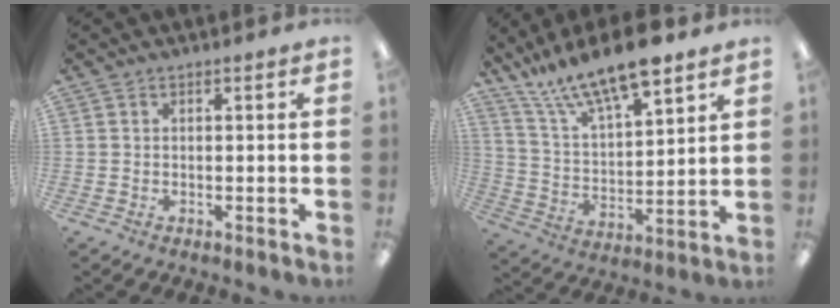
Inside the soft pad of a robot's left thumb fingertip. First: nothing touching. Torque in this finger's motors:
{"motor_torque": [0.40, 0.26, 1.42, -1.31, 0.35]}